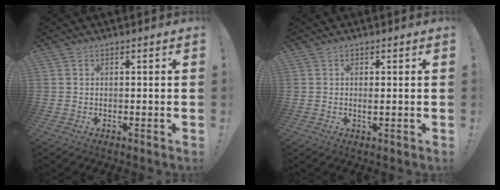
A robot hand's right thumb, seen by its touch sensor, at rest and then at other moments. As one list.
[{"total": 1.2, "force": [0.3, 0.2, 1.2], "torque": [-0.009, -0.006, 0.002]}]